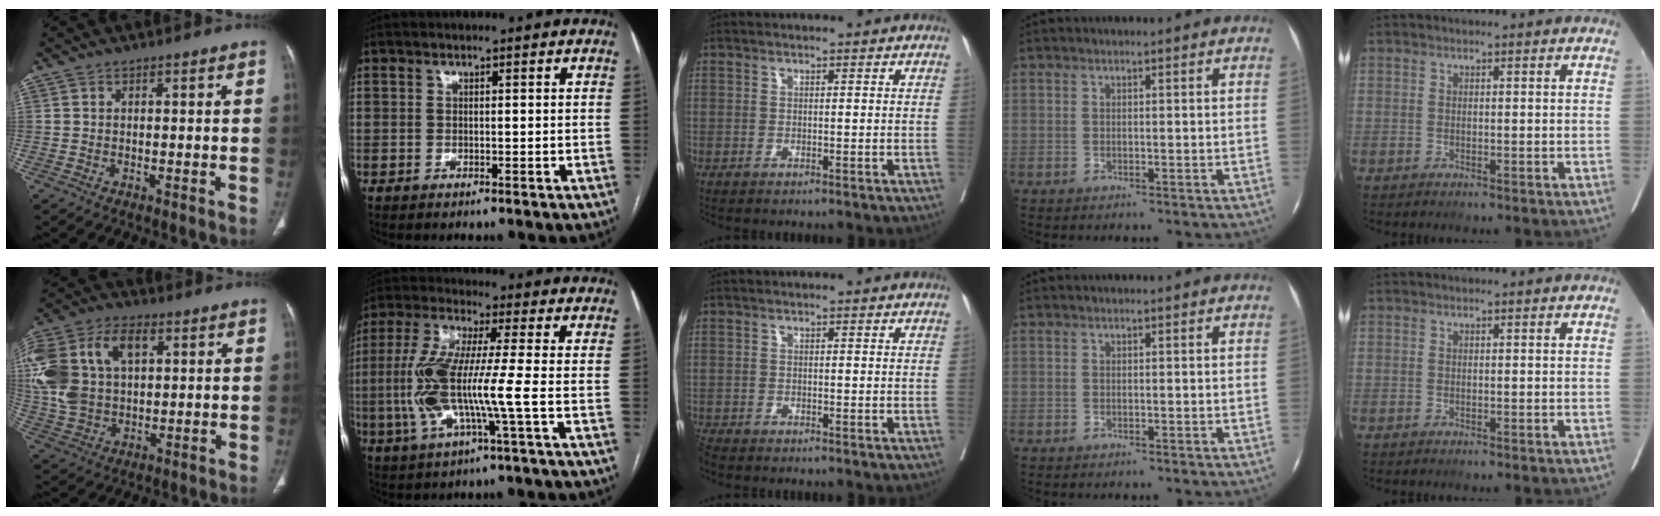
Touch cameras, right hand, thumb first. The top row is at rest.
{"thumb": {"total": 20.1, "force": [4.6, 13.1, 14.5], "torque": [-0.316, 0.016, 0.085]}, "index": {"total": 11.9, "force": [-2.0, 0.6, 11.8], "torque": [-0.258, 0.004, -0.045]}, "middle": {"total": 1.7, "force": [-1.7, 0.2, 0.2], "torque": [-0.009, -0.009, -0.033]}}